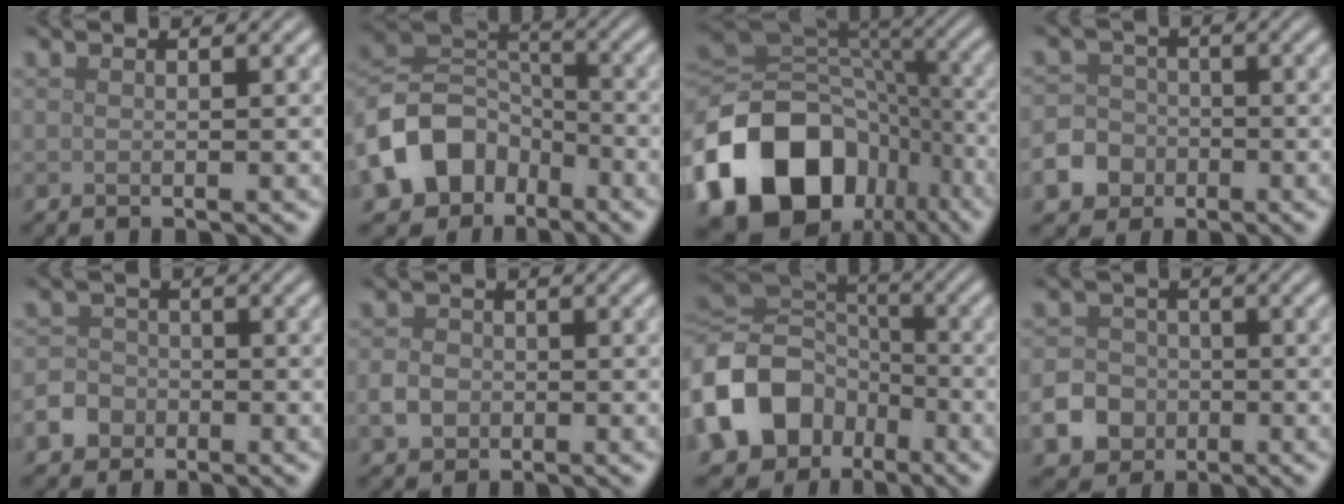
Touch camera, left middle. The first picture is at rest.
{"total": 9.5, "force": [-4.7, 7.0, 4.4], "torque": [-0.084, -0.002, -0.101]}
{"total": 17.7, "force": [-8.0, 13.1, 8.9], "torque": [-0.205, -0.026, -0.134]}
{"total": 6.0, "force": [-2.9, 5.1, 1.3], "torque": [-0.017, -0.011, -0.074]}
{"total": 4.1, "force": [-2.2, 3.3, 1.0], "torque": [-0.007, -0.007, -0.047]}
{"total": 2.3, "force": [-0.6, 1.9, 1.0], "torque": [-0.019, 0.000, -0.017]}
{"total": 14.0, "force": [-5.6, 11.1, 6.5], "torque": [-0.175, -0.011, -0.127]}
{"total": 5.3, "force": [-2.2, 4.5, 1.5], "torque": [-0.018, -0.009, -0.059]}